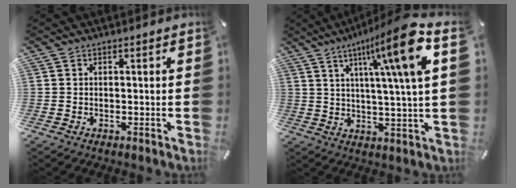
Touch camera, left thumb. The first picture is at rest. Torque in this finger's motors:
{"motor_torque": [1.19, 2.11, 1.45, -1.30, 0.49]}